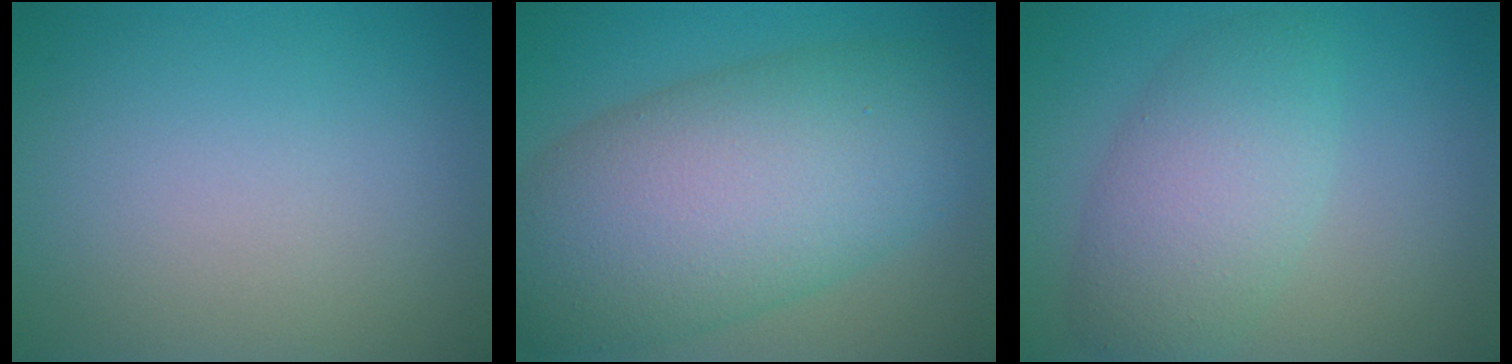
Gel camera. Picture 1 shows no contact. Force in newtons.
{"total": 11.6, "press": 11.6, "slide": 0.4}
{"total": 5.3, "press": 5.3, "slide": 0.2}